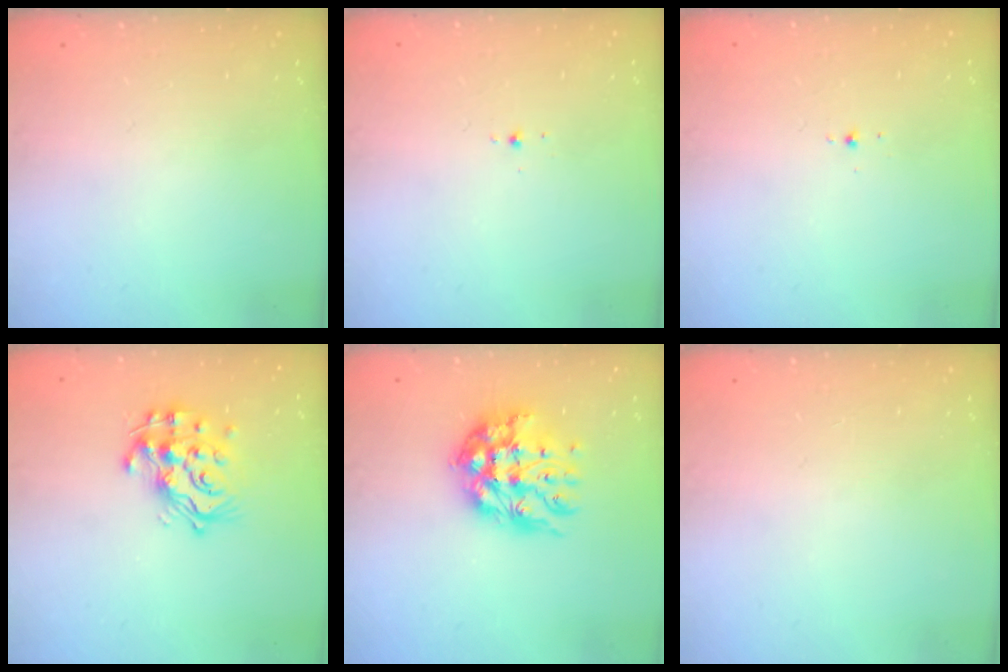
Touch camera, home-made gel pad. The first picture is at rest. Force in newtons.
{"total": 2.6, "press": 2.5, "slide": 0.7}
{"total": 2.6, "press": 2.5, "slide": 0.7}
{"total": 15.4, "press": 15.3, "slide": 1.2}
{"total": 15.0, "press": 15.0, "slide": 1.3}
{"total": 0.7, "press": 0.7, "slide": 0.2}